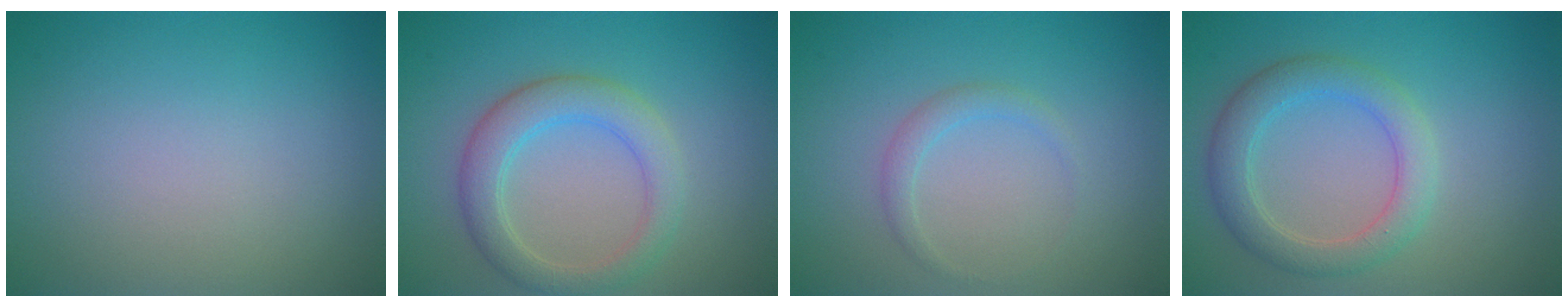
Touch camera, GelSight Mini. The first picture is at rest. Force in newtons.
{"total": 4.1, "press": 4.0, "slide": 0.4}
{"total": 1.3, "press": 1.3, "slide": 0.1}
{"total": 3.8, "press": 3.8, "slide": 0.1}